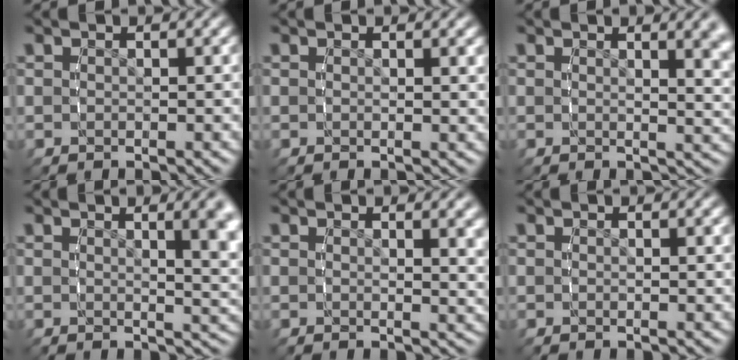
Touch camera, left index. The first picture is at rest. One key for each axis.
{"total": 0.6, "fx": 0.3, "fy": -0.3, "fz": 0.4, "tx": -0.008, "ty": -0.006, "tz": 0.007}
{"total": 2.9, "fx": 1.7, "fy": -0.1, "fz": 2.3, "tx": -0.021, "ty": -0.007, "tz": 0.027}
{"total": 4.8, "fx": 1.7, "fy": 0.8, "fz": 4.4, "tx": -0.038, "ty": 0.004, "tz": 0.025}
{"total": 1.8, "fx": 1.0, "fy": -0.4, "fz": 1.4, "tx": -0.016, "ty": -0.012, "tz": 0.018}
{"total": 0.0}